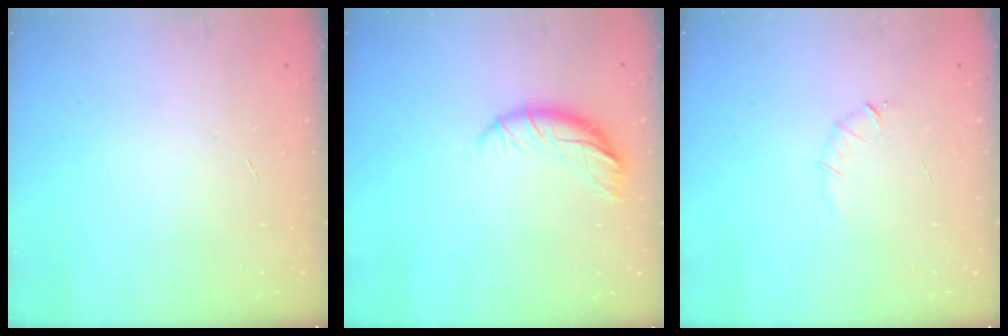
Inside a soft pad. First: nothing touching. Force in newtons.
{"total": 9.5, "press": 9.5, "slide": 0.3}
{"total": 3.8, "press": 3.6, "slide": 1.1}